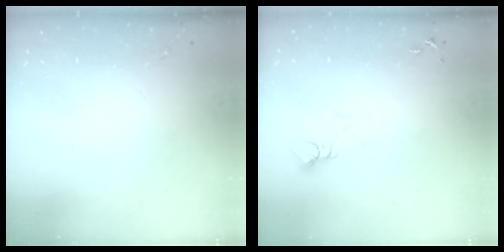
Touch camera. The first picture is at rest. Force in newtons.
{"total": 3.7, "press": 3.7, "slide": 0.1}